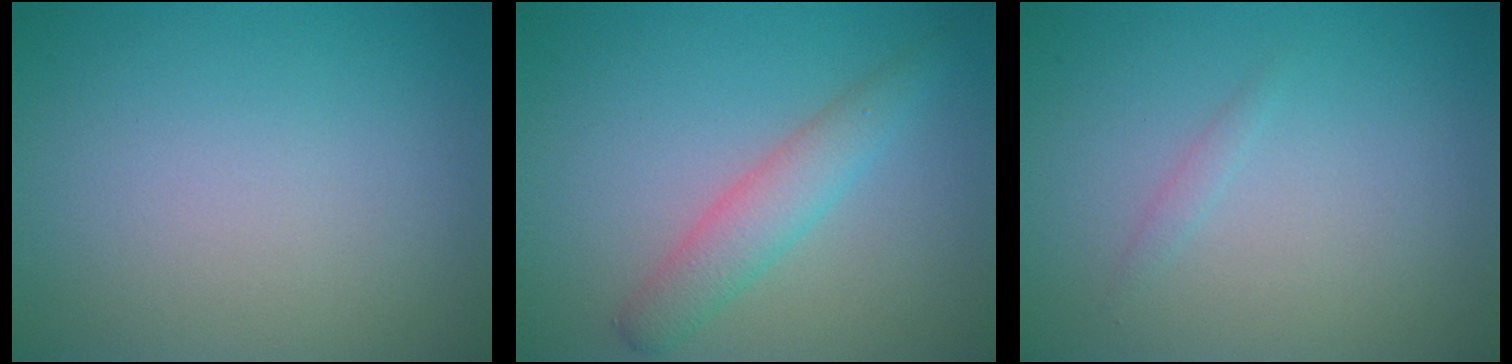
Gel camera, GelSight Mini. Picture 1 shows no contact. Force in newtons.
{"total": 3.1, "press": 3.1, "slide": 0.1}
{"total": 0.7, "press": 0.7, "slide": 0.0}